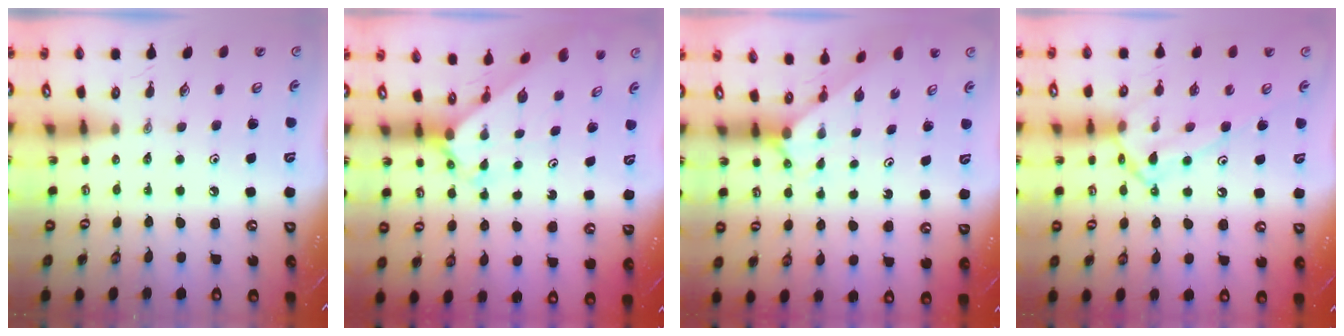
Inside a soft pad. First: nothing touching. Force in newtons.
{"total": 2.4, "press": 2.4, "slide": 0.2}
{"total": 3.7, "press": 3.7, "slide": 0.2}
{"total": 14.0, "press": 14.0, "slide": 0.9}